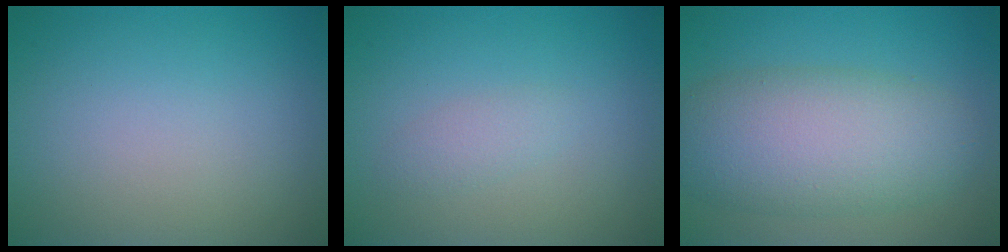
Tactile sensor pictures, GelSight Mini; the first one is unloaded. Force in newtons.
{"total": 1.2, "press": 1.2, "slide": 0.0}
{"total": 8.0, "press": 8.0, "slide": 0.5}